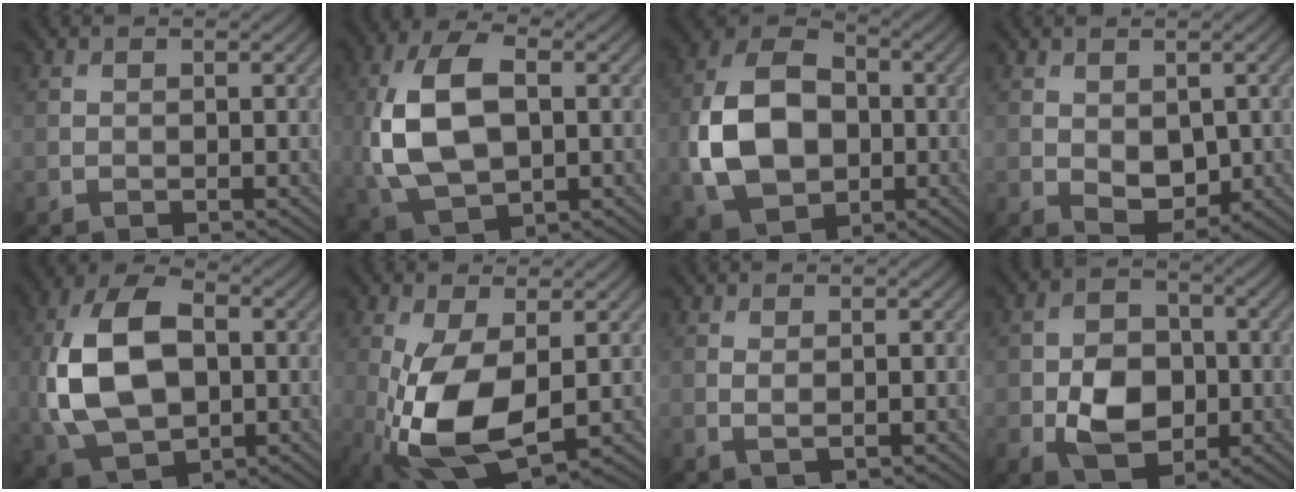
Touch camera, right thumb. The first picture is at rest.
{"total": 12.8, "force": [0.2, 7.5, 10.3], "torque": [-0.248, 0.006, 0.005]}
{"total": 13.3, "force": [-1.7, 9.6, 9.1], "torque": [-0.212, -0.004, -0.036]}
{"total": 4.0, "force": [0.0, 2.6, 3.0], "torque": [-0.053, -0.013, 0.007]}
{"total": 14.5, "force": [-0.2, 9.3, 11.1], "torque": [-0.263, 0.002, -0.006]}
{"total": 10.4, "force": [-1.5, 4.9, 9.1], "torque": [-0.212, -0.013, -0.024]}
{"total": 0.9, "force": [0.4, 0.2, 0.8], "torque": [-0.018, 0.002, 0.007]}
{"total": 7.4, "force": [-1.6, 5.4, 4.8], "torque": [-0.093, -0.009, -0.030]}